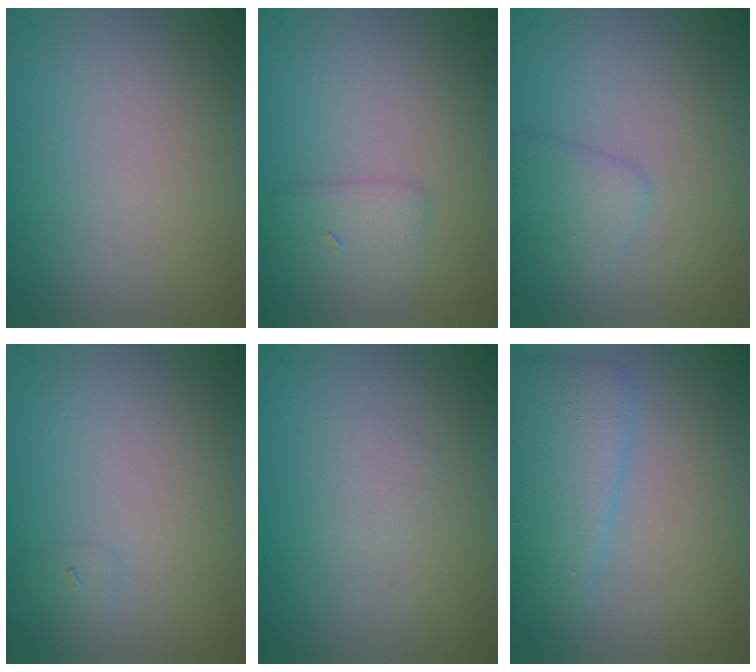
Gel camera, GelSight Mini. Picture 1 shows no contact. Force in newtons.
{"total": 1.8, "press": 1.8, "slide": 0.1}
{"total": 1.7, "press": 1.7, "slide": 0.2}
{"total": 0.6, "press": 0.6, "slide": 0.1}
{"total": 0.7, "press": 0.7, "slide": 0.1}
{"total": 4.0, "press": 4.0, "slide": 0.1}